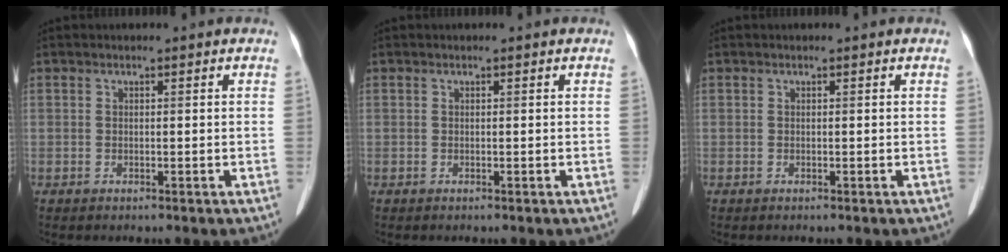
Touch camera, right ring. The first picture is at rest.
{"total": 0.0}
{"total": 0.0}